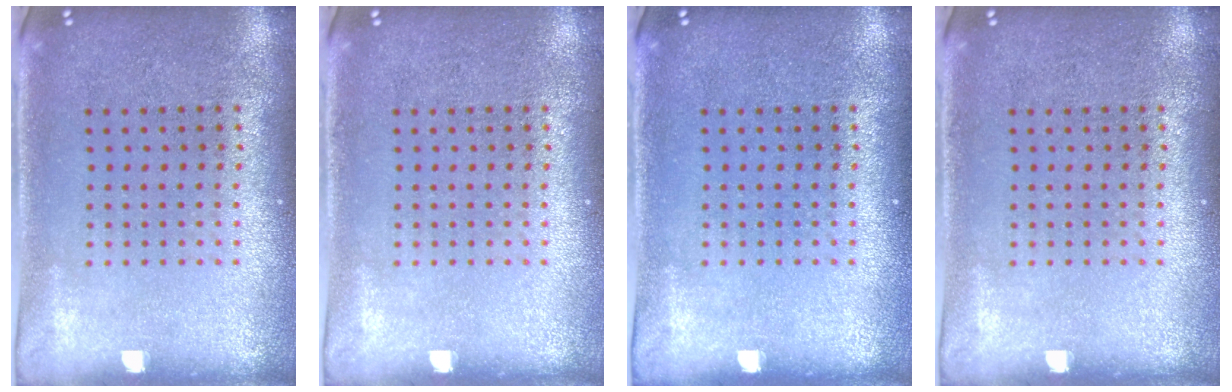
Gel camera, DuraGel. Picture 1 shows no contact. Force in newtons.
{"total": 0.0}
{"total": 0.0}
{"total": 0.0}